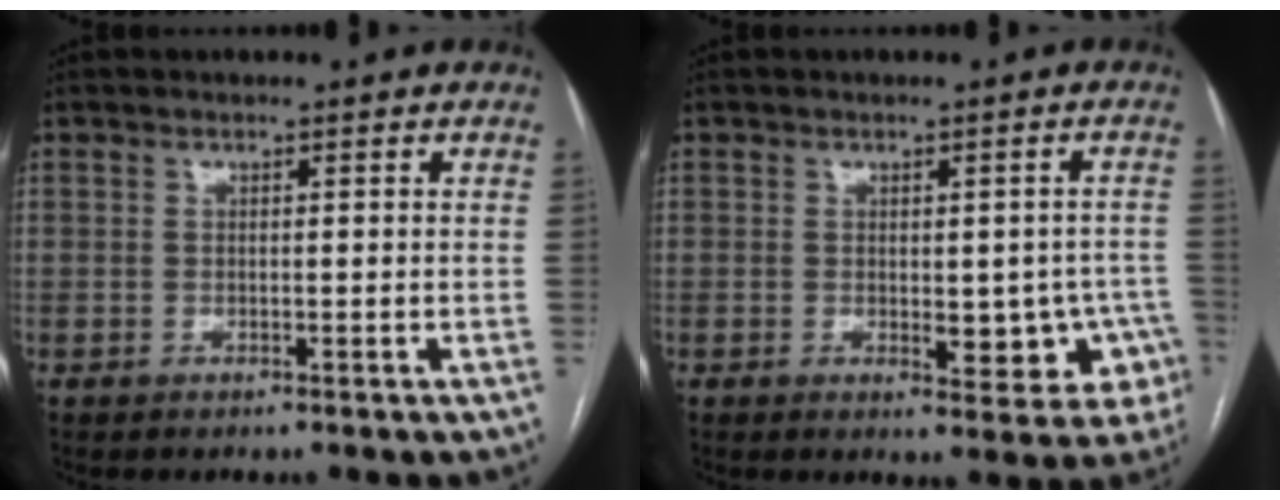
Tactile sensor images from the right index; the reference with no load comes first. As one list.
[{"total": 8.6, "force": [-2.1, 4.2, 7.2], "torque": [-0.066, 0.016, -0.017]}]